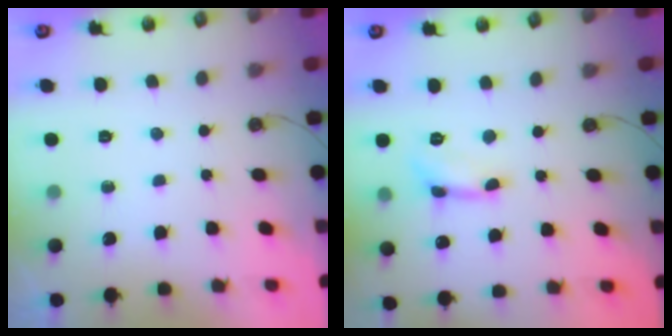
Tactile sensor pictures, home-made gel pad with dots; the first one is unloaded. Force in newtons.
{"total": 1.2, "press": 1.1, "slide": 0.3}